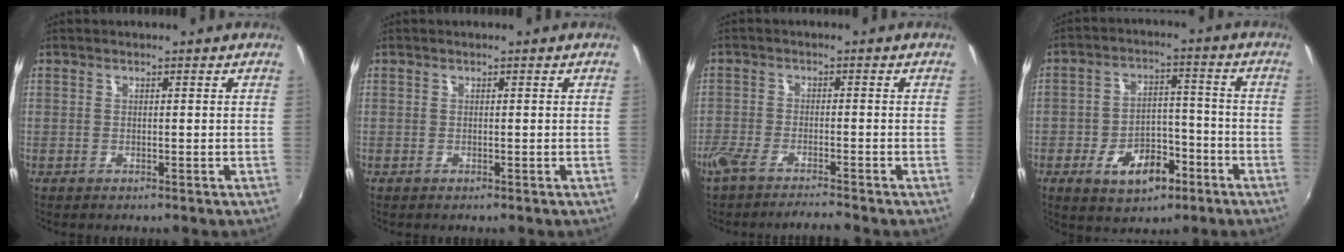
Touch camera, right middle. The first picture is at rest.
{"total": 0.0}
{"total": 6.0, "force": [-5.4, 0.1, 2.6], "torque": [-0.071, -0.018, -0.102]}
{"total": 9.9, "force": [-5.1, 5.9, 6.1], "torque": [-0.119, 0.015, -0.068]}